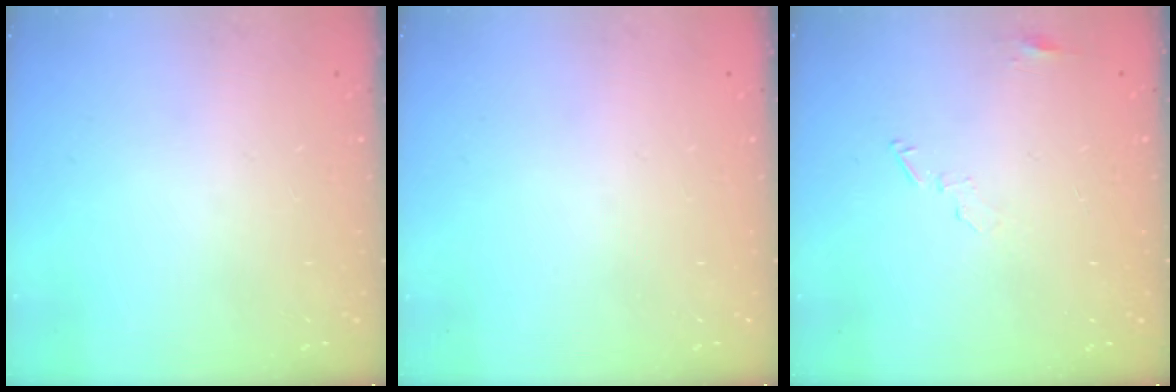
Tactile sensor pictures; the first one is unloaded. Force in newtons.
{"total": 0.0}
{"total": 5.4, "press": 5.3, "slide": 0.4}